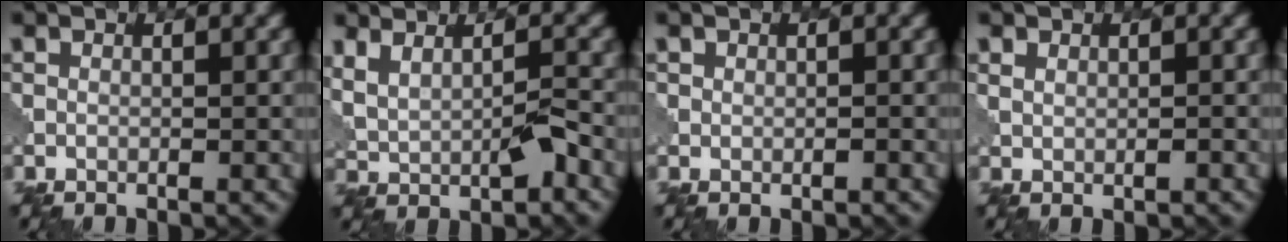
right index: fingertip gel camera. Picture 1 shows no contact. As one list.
[{"total": 3.5, "force": [0.7, 1.5, 3.1], "torque": [-0.071, -0.004, 0.019]}, {"total": 0.8, "force": [0.2, 0.7, 0.3], "torque": [0.000, -0.001, 0.003]}, {"total": 1.3, "force": [0.6, 1.0, 0.7], "torque": [-0.009, -0.001, 0.015]}]